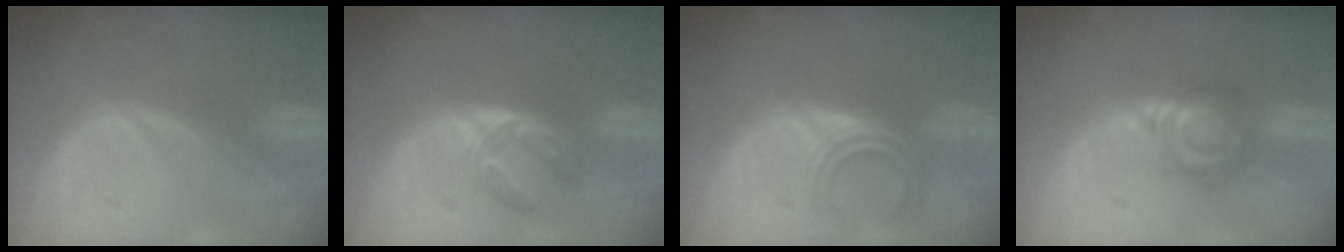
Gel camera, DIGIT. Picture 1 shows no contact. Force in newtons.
{"total": 5.9, "press": 4.7, "slide": 3.6}
{"total": 4.5, "press": 4.1, "slide": 1.9}
{"total": 6.4, "press": 6.3, "slide": 1.2}